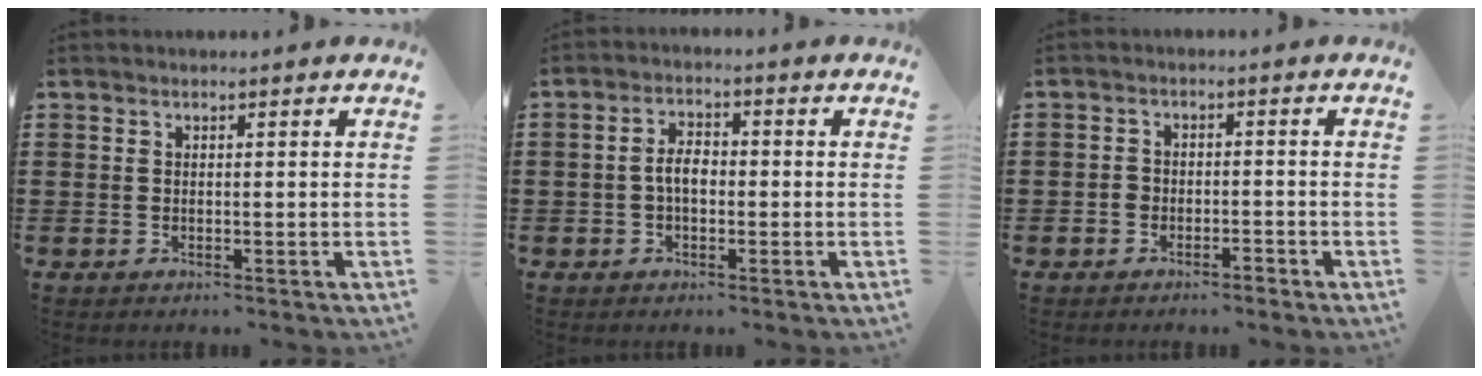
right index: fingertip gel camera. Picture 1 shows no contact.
{"total": 3.3, "force": [-0.3, 1.7, 2.9], "torque": [-0.068, -0.002, -0.011]}
{"total": 1.8, "force": [-1.6, 0.8, 0.5], "torque": [-0.015, 0.002, -0.032]}